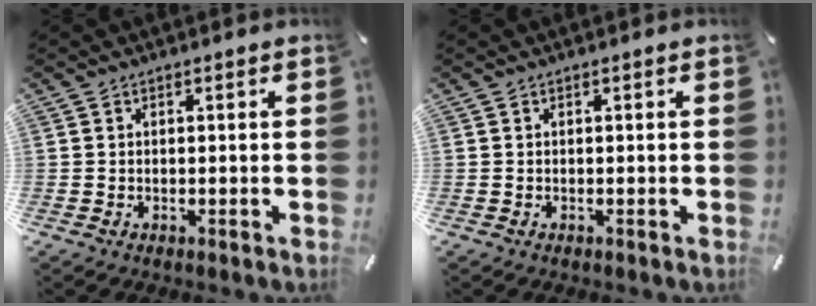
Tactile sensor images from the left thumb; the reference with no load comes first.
{"total": 0.0}